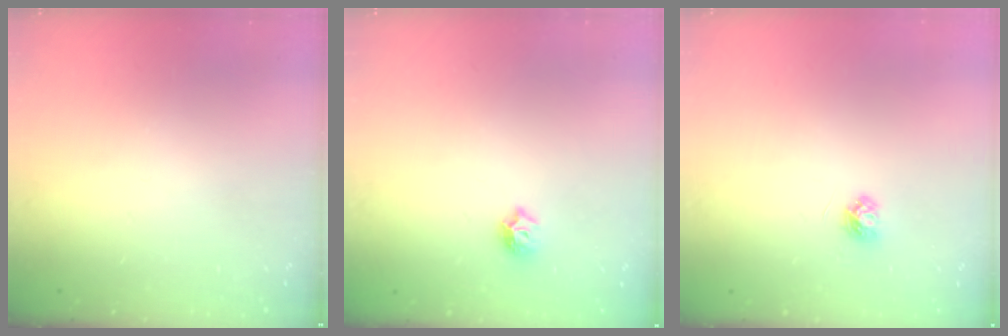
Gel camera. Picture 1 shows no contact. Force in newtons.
{"total": 6.5, "press": 6.5, "slide": 0.7}
{"total": 3.9, "press": 3.9, "slide": 0.4}